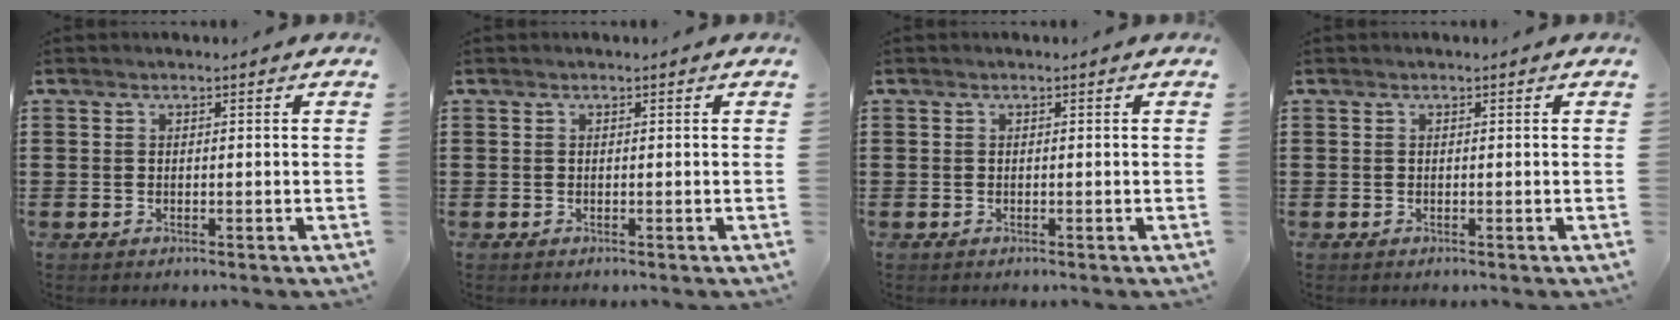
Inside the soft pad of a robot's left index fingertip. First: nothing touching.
{"total": 0.0}
{"total": 0.0}
{"total": 0.0}